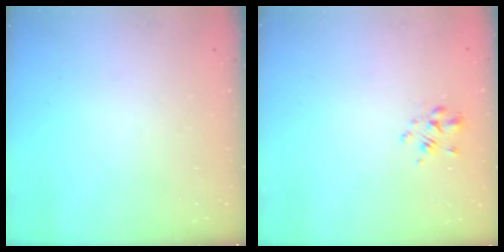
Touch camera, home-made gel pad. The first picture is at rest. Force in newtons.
{"total": 2.2, "press": 2.1, "slide": 0.6}